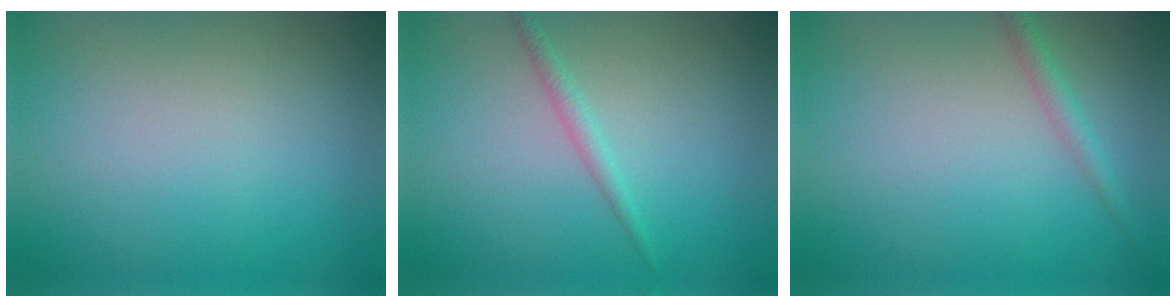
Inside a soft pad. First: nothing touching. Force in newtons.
{"total": 1.3, "press": 1.3, "slide": 0.0}
{"total": 1.5, "press": 1.5, "slide": 0.1}